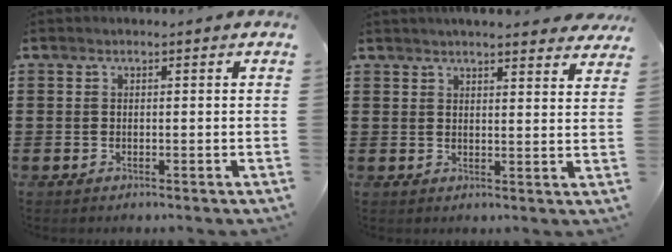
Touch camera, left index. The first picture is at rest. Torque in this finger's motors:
{"motor_torque": [2.14, 0.00, 0.76, 0.12]}